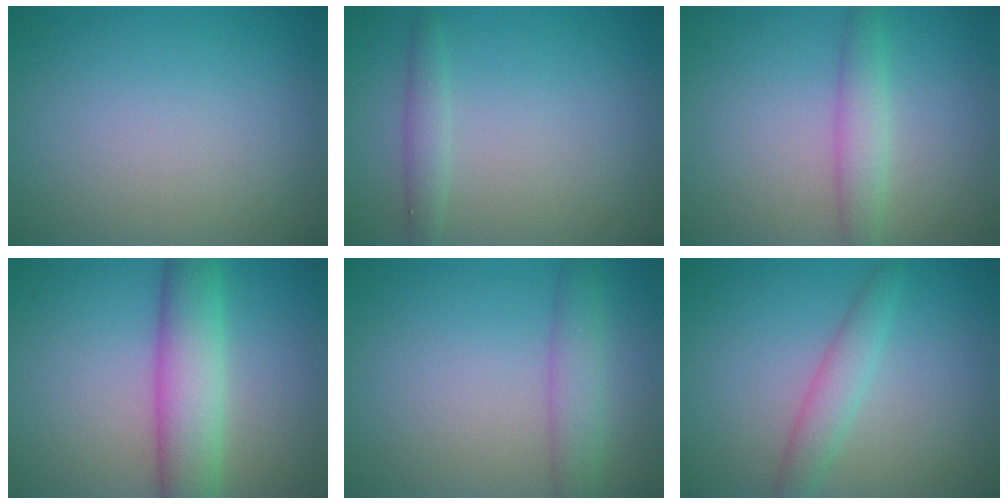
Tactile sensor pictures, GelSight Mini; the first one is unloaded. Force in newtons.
{"total": 1.5, "press": 1.5, "slide": 0.0}
{"total": 2.8, "press": 2.8, "slide": 0.1}
{"total": 6.2, "press": 6.2, "slide": 0.3}
{"total": 3.0, "press": 3.0, "slide": 0.2}
{"total": 2.4, "press": 2.4, "slide": 0.1}